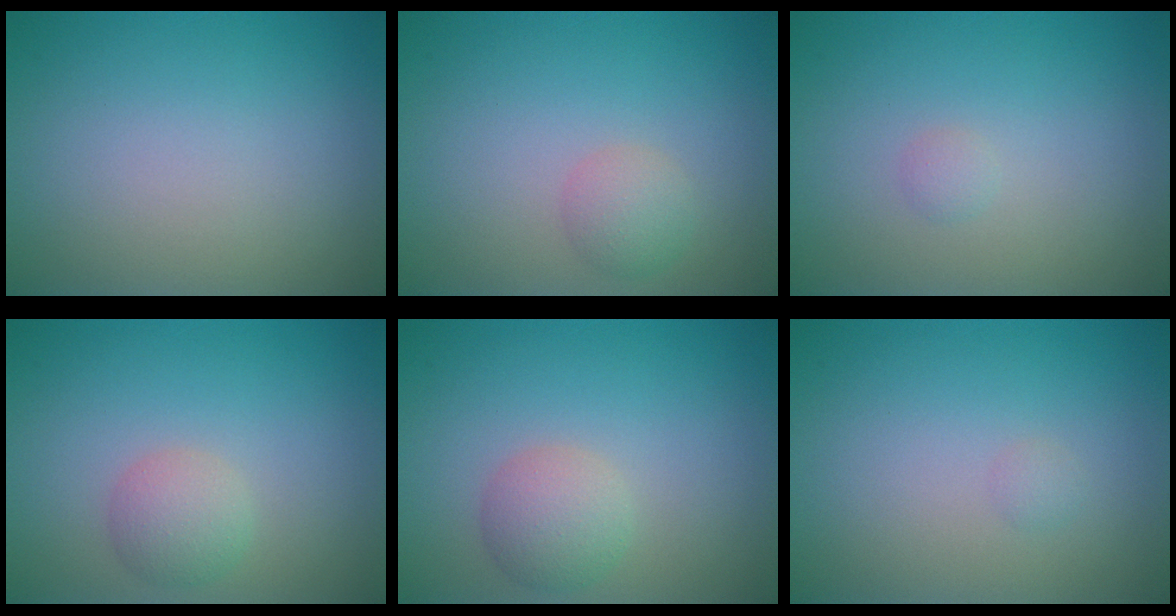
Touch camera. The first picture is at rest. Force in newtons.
{"total": 1.9, "press": 1.9, "slide": 0.1}
{"total": 0.6, "press": 0.6, "slide": 0.0}
{"total": 2.3, "press": 2.3, "slide": 0.2}
{"total": 2.7, "press": 2.7, "slide": 0.1}
{"total": 0.5, "press": 0.5, "slide": 0.0}